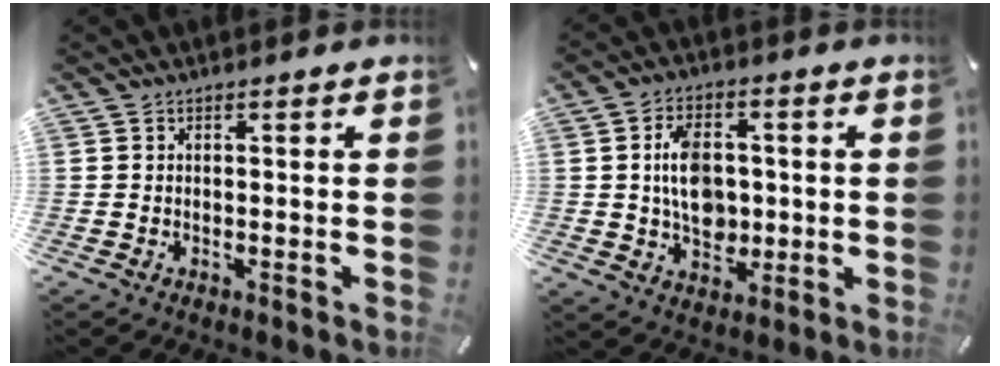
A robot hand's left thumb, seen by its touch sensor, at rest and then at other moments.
{"total": 10.1, "force": [0.4, 7.5, 6.8], "torque": [-0.112, 0.007, 0.006]}